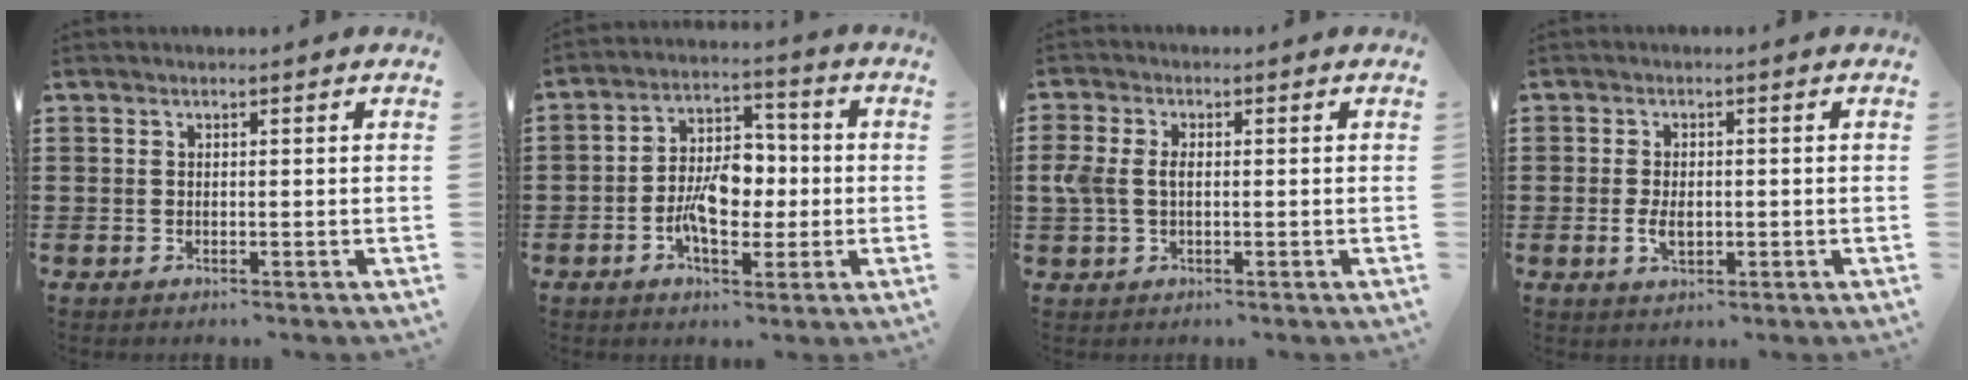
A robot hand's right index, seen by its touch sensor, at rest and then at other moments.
{"total": 7.6, "force": [-1.6, 4.8, 5.7], "torque": [-0.100, 0.004, -0.036]}
{"total": 3.5, "force": [0.1, 2.3, 2.6], "torque": [-0.077, 0.000, -0.007]}
{"total": 2.9, "force": [-0.4, 1.6, 2.3], "torque": [-0.045, 0.000, -0.006]}